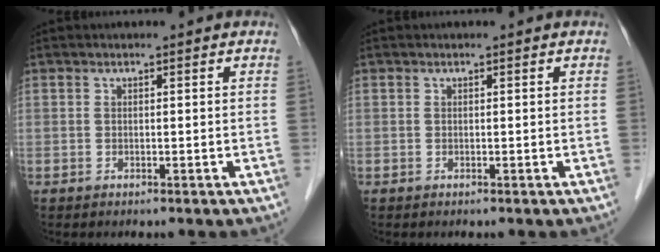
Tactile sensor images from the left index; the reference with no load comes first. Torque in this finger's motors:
{"motor_torque": [0.00, 0.00, 0.00, 0.00]}